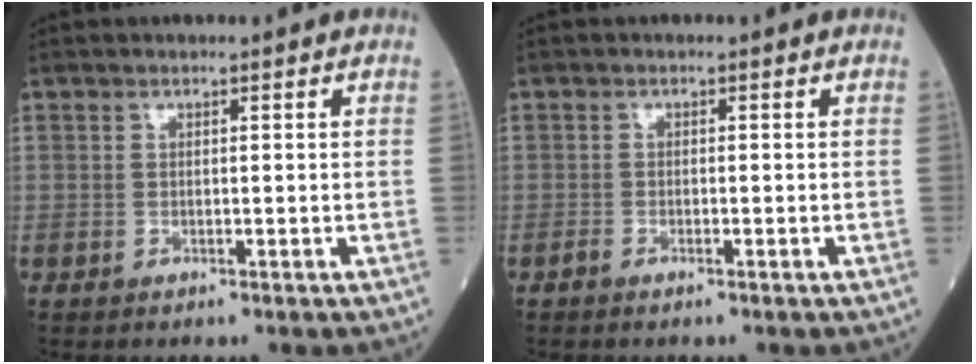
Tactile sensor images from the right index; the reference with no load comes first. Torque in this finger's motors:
{"motor_torque": [0.06, 0.02, 0.04, -0.01]}